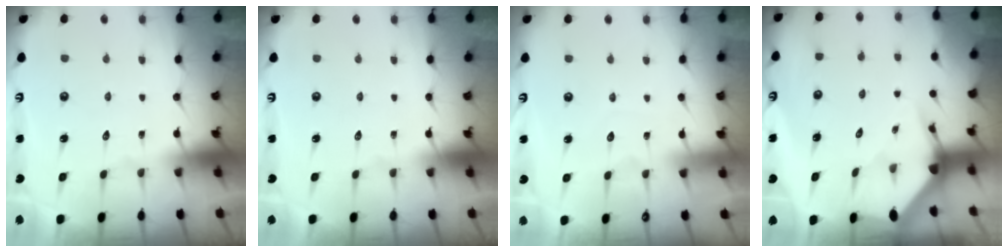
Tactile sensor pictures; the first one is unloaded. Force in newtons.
{"total": 0.0}
{"total": 2.9, "press": 2.9, "slide": 0.3}
{"total": 3.0, "press": 3.0, "slide": 0.1}